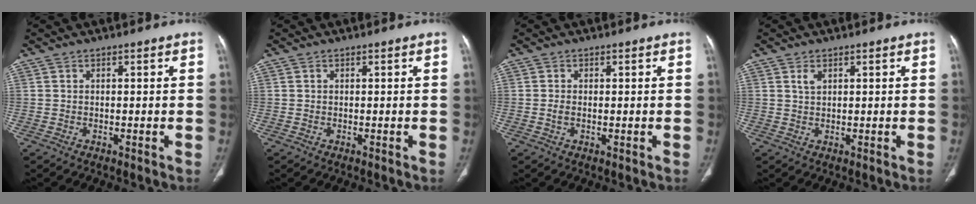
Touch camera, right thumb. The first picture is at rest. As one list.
[{"total": 0.0}, {"total": 1.3, "force": [0.0, 0.8, 1.1], "torque": [-0.028, -0.003, -0.001]}, {"total": 1.7, "force": [0.9, 0.9, 1.1], "torque": [-0.021, -0.001, 0.022]}]